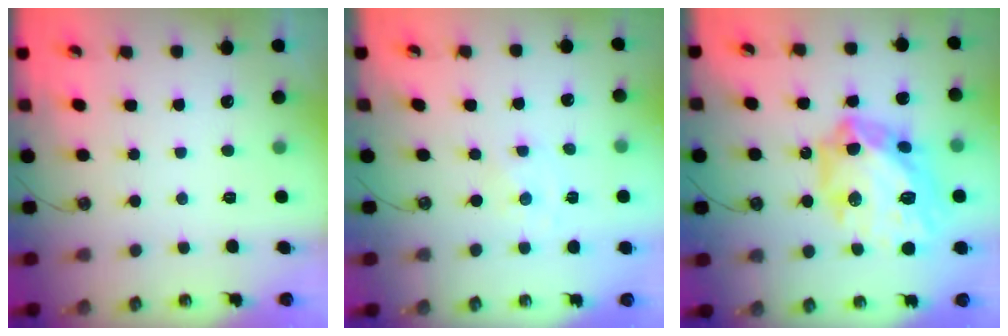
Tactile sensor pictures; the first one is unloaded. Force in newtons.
{"total": 0.0}
{"total": 25.4, "press": 25.2, "slide": 2.7}